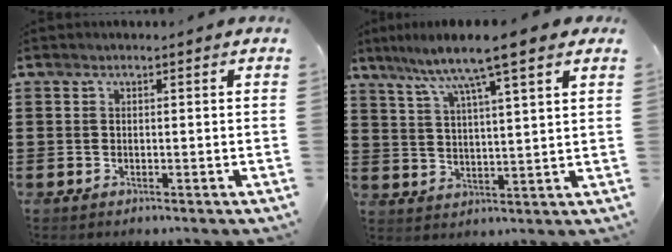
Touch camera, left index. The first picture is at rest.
{"total": 7.7, "force": [5.9, -0.1, 4.9], "torque": [-0.116, -0.026, 0.097]}